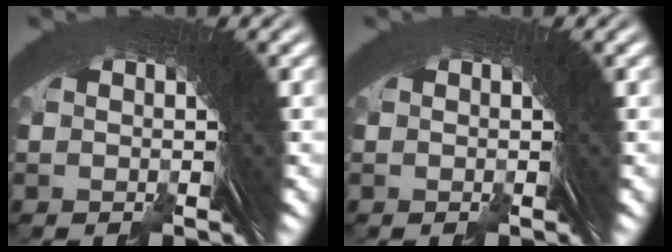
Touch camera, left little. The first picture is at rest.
{"total": 0.0}